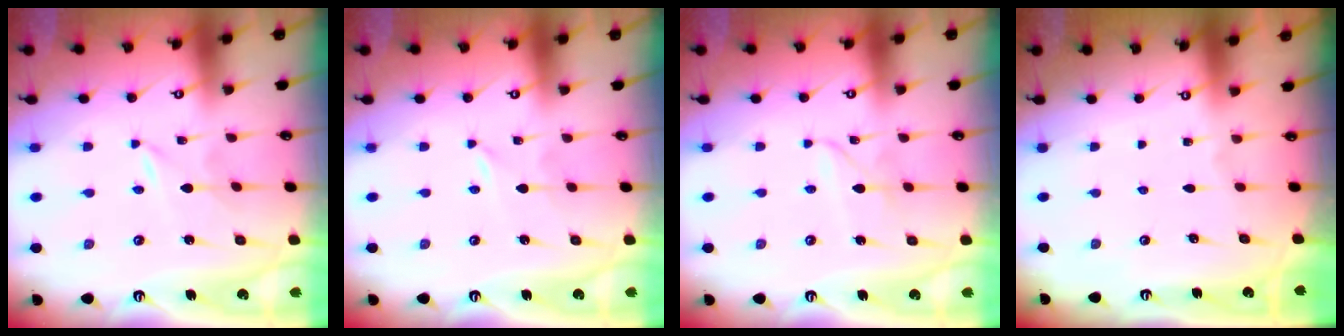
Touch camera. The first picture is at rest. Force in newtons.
{"total": 0.0}
{"total": 2.7, "press": 2.7, "slide": 0.1}
{"total": 0.0}